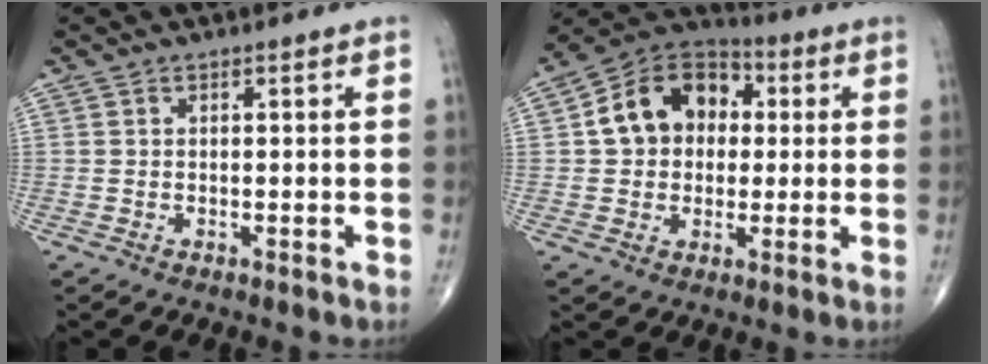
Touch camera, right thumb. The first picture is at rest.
{"total": 13.9, "force": [1.9, 10.8, 8.4], "torque": [-0.106, 0.025, 0.022]}